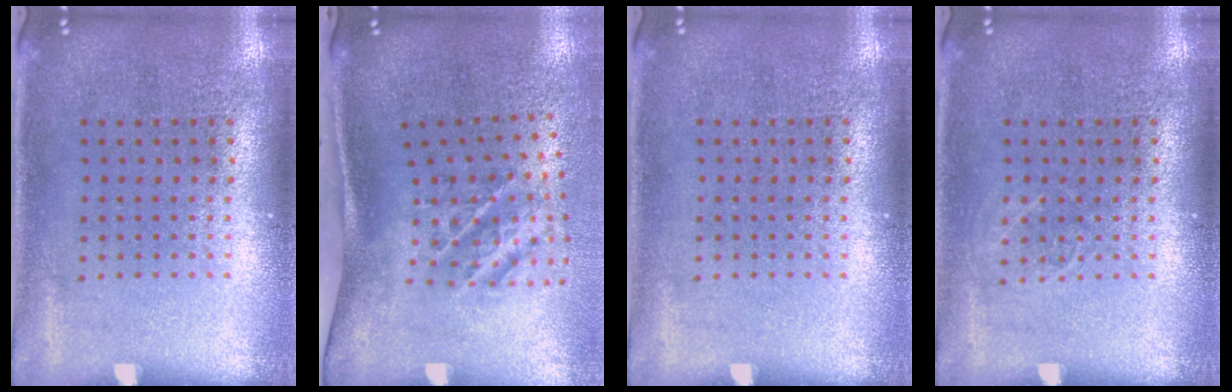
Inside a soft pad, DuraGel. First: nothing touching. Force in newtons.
{"total": 2.3, "press": 1.3, "slide": 1.9}
{"total": 0.0}
{"total": 0.9, "press": 0.8, "slide": 0.2}